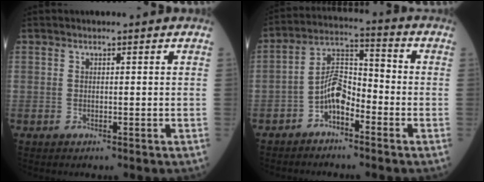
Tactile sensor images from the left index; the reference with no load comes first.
{"total": 6.4, "force": [-3.2, 2.9, 4.8], "torque": [-0.093, 0.024, -0.062]}